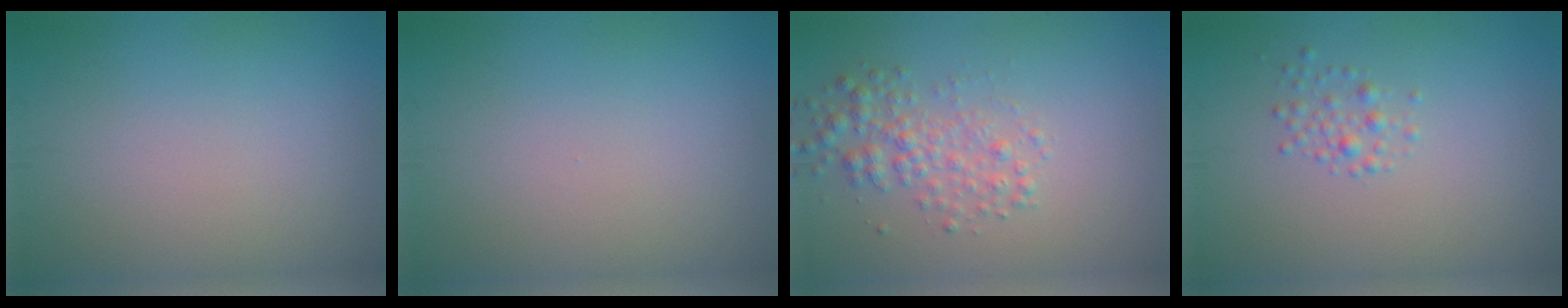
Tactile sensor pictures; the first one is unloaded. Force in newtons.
{"total": 0.0}
{"total": 2.7, "press": 2.7, "slide": 0.0}
{"total": 1.3, "press": 1.3, "slide": 0.0}